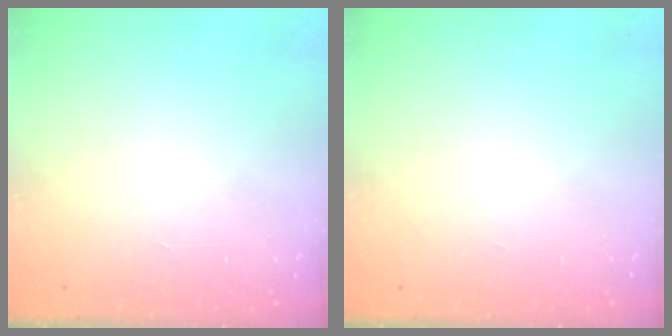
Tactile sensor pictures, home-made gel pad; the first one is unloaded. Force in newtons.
{"total": 0.0}